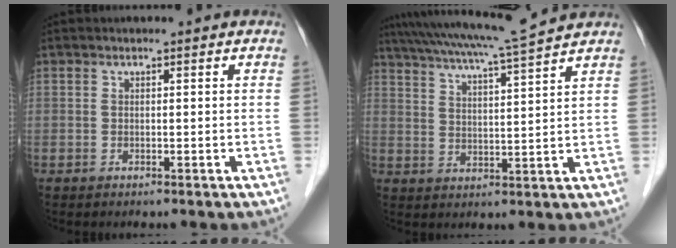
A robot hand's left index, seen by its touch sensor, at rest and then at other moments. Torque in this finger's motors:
{"motor_torque": [0.17, -0.23, 0.28, 0.16]}